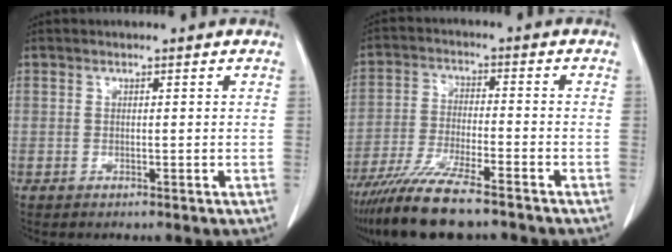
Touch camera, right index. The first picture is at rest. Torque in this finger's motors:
{"motor_torque": [1.19, -0.95, 0.61, 0.18]}